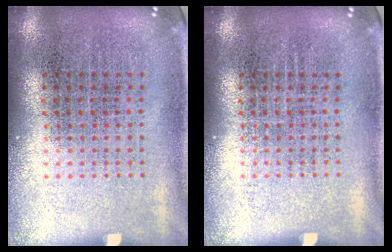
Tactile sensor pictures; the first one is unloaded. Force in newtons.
{"total": 0.0}